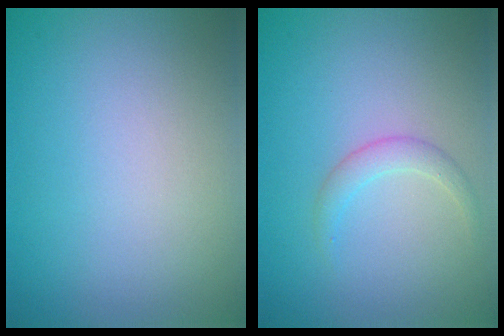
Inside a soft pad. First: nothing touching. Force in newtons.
{"total": 1.5, "press": 1.5, "slide": 0.1}